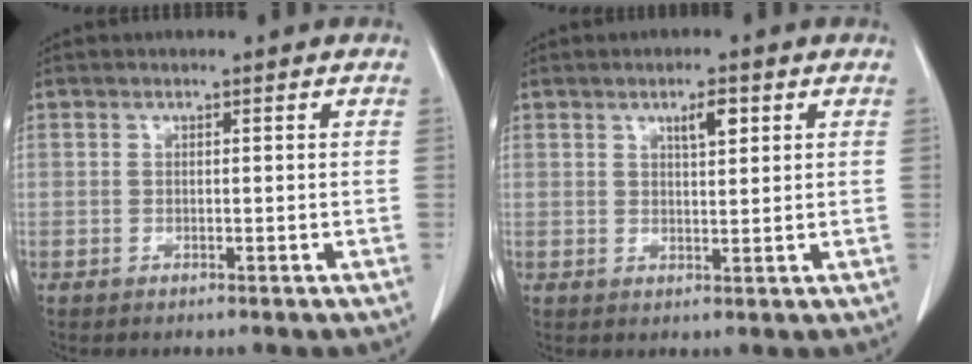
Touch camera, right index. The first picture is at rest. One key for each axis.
{"total": 3.1, "fx": 1.6, "fy": 0.8, "fz": 2.6, "tx": -0.043, "ty": -0.001, "tz": 0.026}